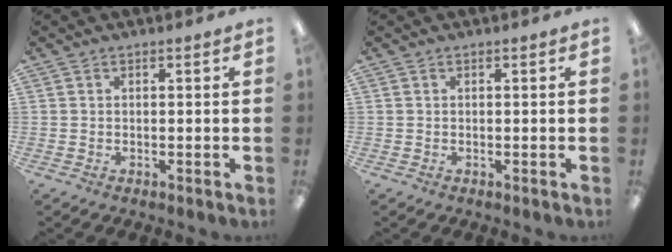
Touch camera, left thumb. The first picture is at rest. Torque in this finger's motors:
{"motor_torque": [-0.01, 0.01, -0.07, -0.04, 0.00]}